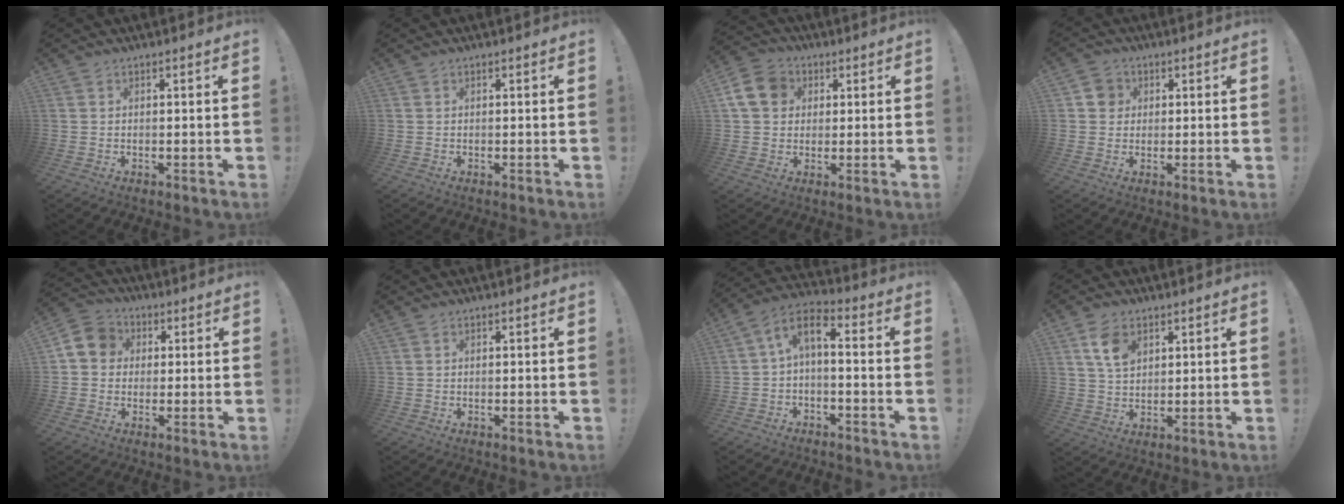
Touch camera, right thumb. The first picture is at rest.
{"total": 0.0}
{"total": 11.2, "force": [3.0, 9.4, 5.4], "torque": [-0.091, 0.004, 0.065]}
{"total": 5.0, "force": [1.1, 4.7, 1.4], "torque": [-0.016, 0.007, 0.021]}
{"total": 7.8, "force": [1.1, 7.1, 3.0], "torque": [-0.044, 0.013, 0.026]}
{"total": 0.0}
{"total": 6.6, "force": [-1.2, 3.3, 5.6], "torque": [-0.108, 0.018, -0.020]}
{"total": 8.1, "force": [3.9, 5.4, 4.6], "torque": [-0.073, -0.009, 0.076]}